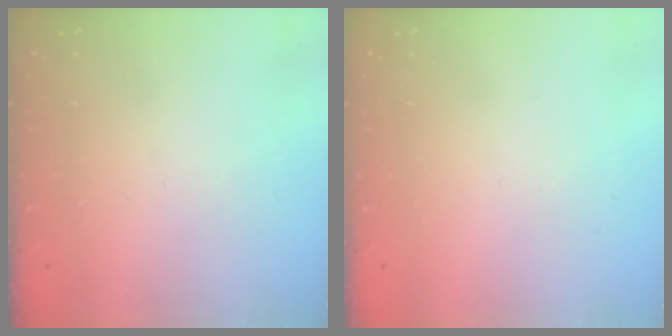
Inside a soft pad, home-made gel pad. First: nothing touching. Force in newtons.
{"total": 1.6, "press": 1.6, "slide": 0.1}